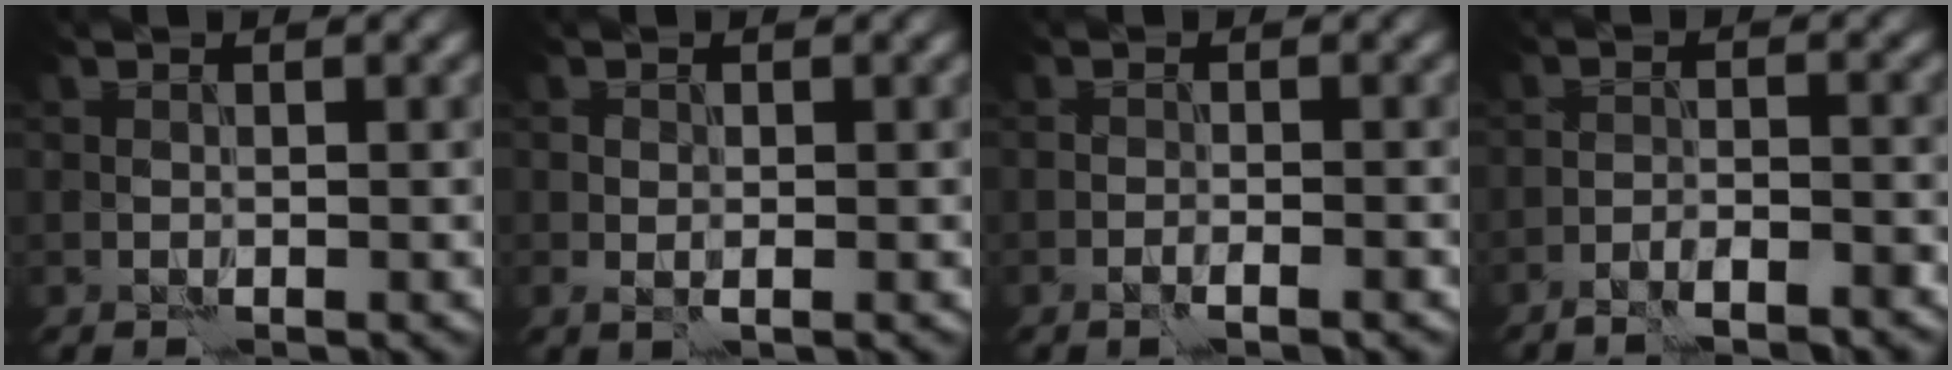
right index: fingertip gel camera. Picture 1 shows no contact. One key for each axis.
{"total": 0.7, "fx": -0.1, "fy": 0.3, "fz": 0.6, "tx": -0.014, "ty": 0.000, "tz": -0.002}
{"total": 1.2, "fx": -1.0, "fy": -0.2, "fz": 0.7, "tx": -0.009, "ty": 0.006, "tz": -0.018}
{"total": 4.1, "fx": -3.7, "fy": 0.4, "fz": 1.7, "tx": -0.027, "ty": 0.013, "tz": -0.054}